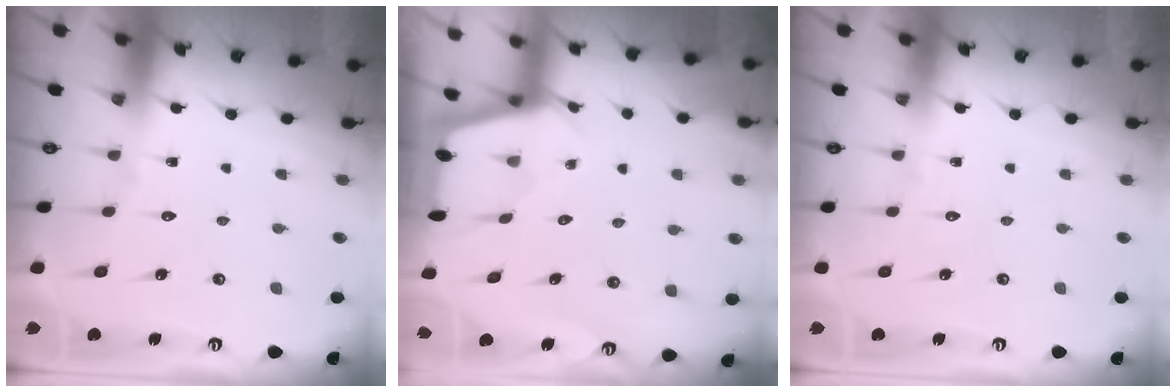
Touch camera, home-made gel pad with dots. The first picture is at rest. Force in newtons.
{"total": 2.3, "press": 2.3, "slide": 0.3}
{"total": 0.0}